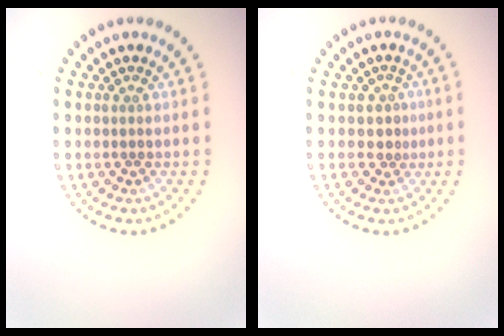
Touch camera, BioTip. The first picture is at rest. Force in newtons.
{"total": 1.6, "press": 1.3, "slide": 0.9}